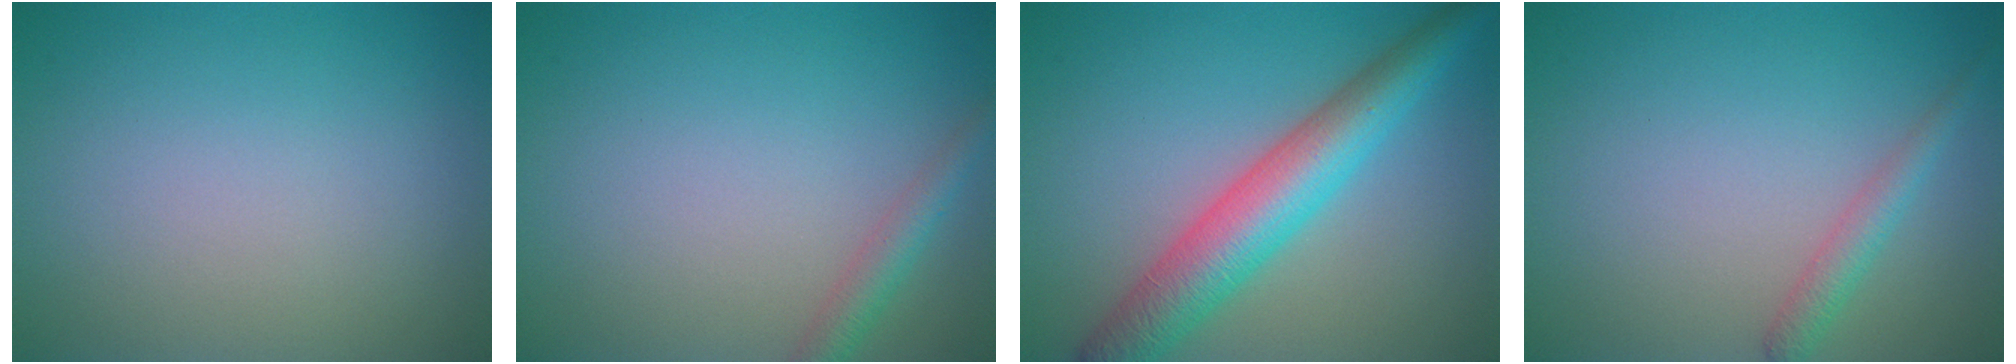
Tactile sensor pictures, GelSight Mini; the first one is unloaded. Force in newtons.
{"total": 2.1, "press": 2.1, "slide": 0.1}
{"total": 6.9, "press": 6.9, "slide": 0.2}
{"total": 1.9, "press": 1.9, "slide": 0.1}